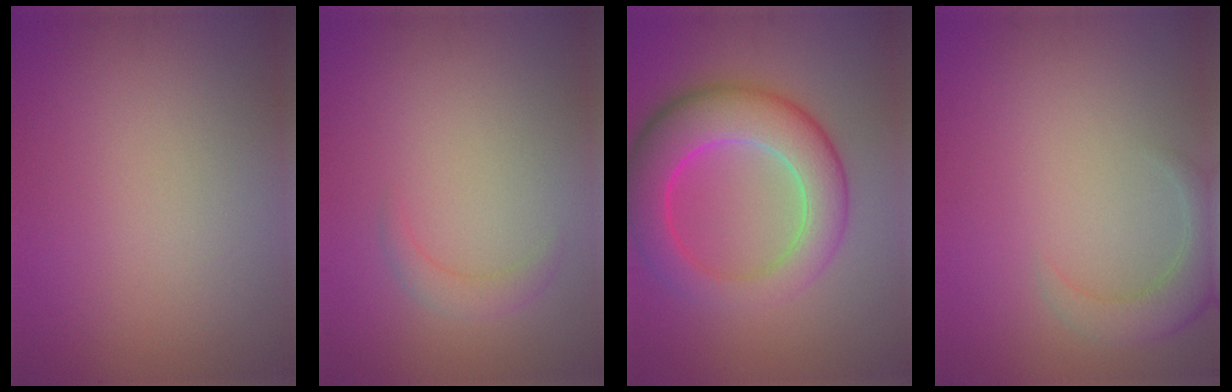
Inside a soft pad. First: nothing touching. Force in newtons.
{"total": 1.5, "press": 1.5, "slide": 0.1}
{"total": 8.9, "press": 8.9, "slide": 0.3}
{"total": 3.5, "press": 3.5, "slide": 0.4}